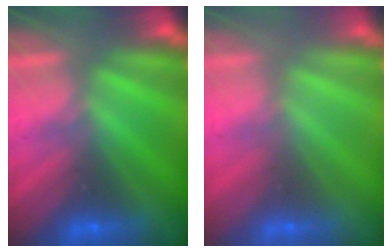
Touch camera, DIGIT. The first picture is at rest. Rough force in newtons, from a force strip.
{"total": 2.9}